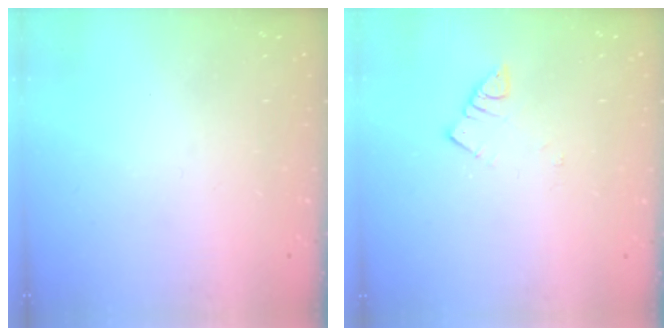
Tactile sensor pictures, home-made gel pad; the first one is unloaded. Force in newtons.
{"total": 3.1, "press": 3.1, "slide": 0.5}